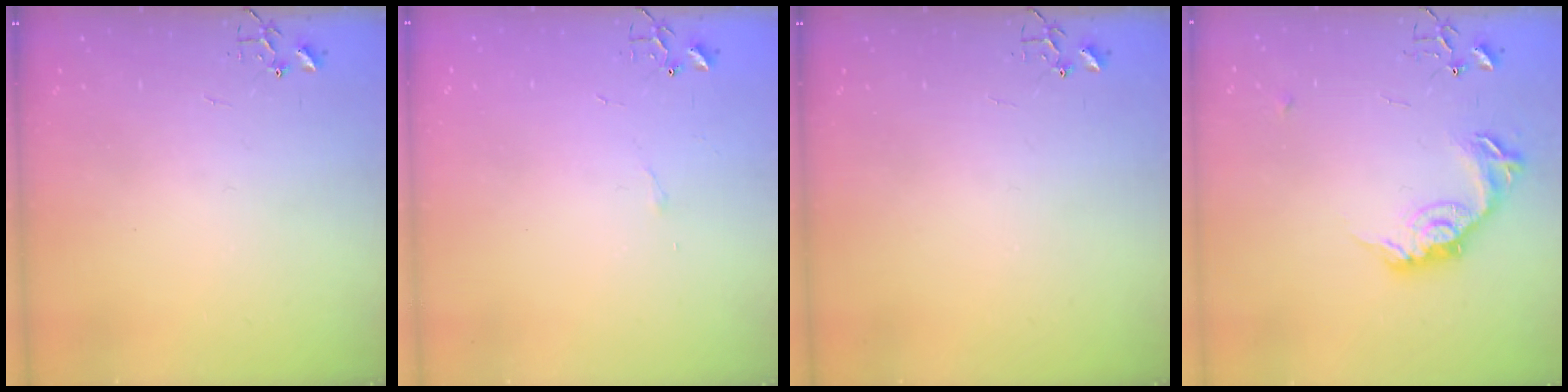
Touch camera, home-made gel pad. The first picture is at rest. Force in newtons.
{"total": 3.3, "press": 3.2, "slide": 0.6}
{"total": 0.0}
{"total": 15.0, "press": 15.0, "slide": 0.7}